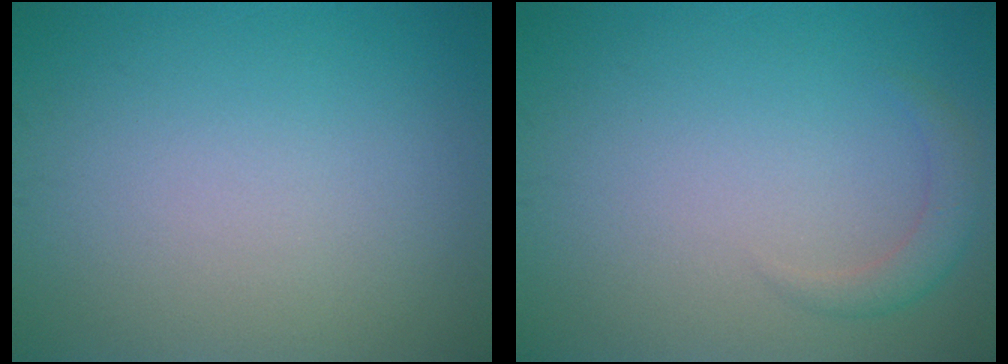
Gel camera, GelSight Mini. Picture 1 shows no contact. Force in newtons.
{"total": 1.8, "press": 1.8, "slide": 0.3}